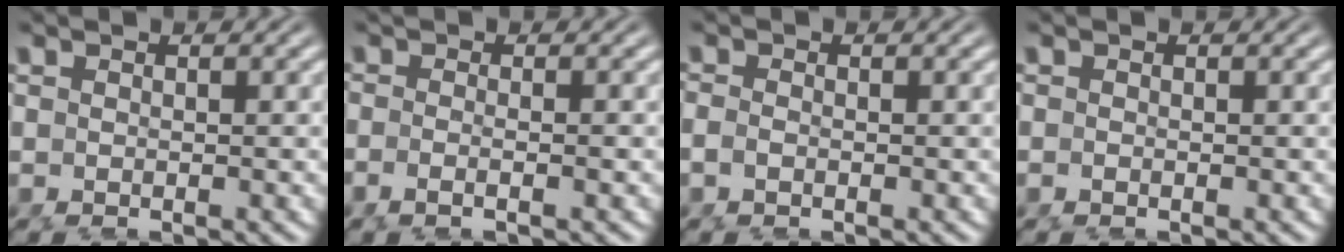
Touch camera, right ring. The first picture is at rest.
{"total": 2.1, "force": [-1.2, 0.4, 1.7], "torque": [-0.040, 0.003, -0.027]}
{"total": 1.5, "force": [-0.8, 0.9, 0.8], "torque": [-0.025, -0.002, -0.018]}
{"total": 0.9, "force": [-0.4, 0.8, 0.3], "torque": [-0.013, -0.003, -0.010]}